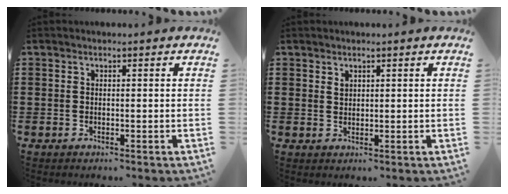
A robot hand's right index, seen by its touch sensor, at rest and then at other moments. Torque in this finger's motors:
{"motor_torque": [0.07, -0.02, 0.02, 0.02]}